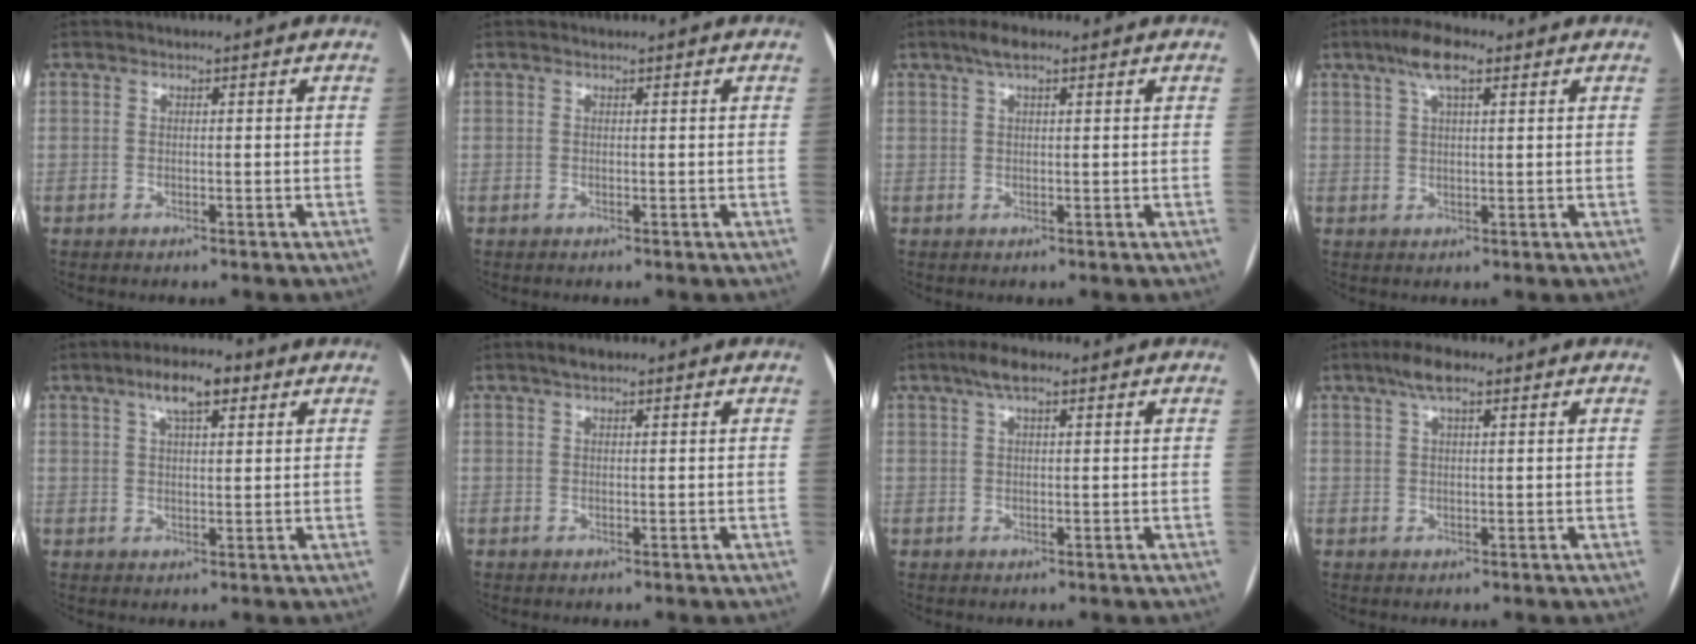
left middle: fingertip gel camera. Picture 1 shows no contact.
{"total": 0.0}
{"total": 3.2, "force": [2.0, 0.8, 2.4], "torque": [-0.048, 0.016, 0.037]}
{"total": 5.6, "force": [3.3, 1.3, 4.4], "torque": [-0.088, 0.018, 0.057]}
{"total": 6.1, "force": [3.4, 1.8, 4.7], "torque": [-0.086, 0.016, 0.055]}
{"total": 1.7, "force": [1.2, 0.5, 1.1], "torque": [-0.020, 0.012, 0.019]}
{"total": 3.6, "force": [2.2, 0.9, 2.7], "torque": [-0.055, 0.018, 0.040]}
{"total": 4.1, "force": [2.5, 1.0, 3.1], "torque": [-0.062, 0.016, 0.046]}